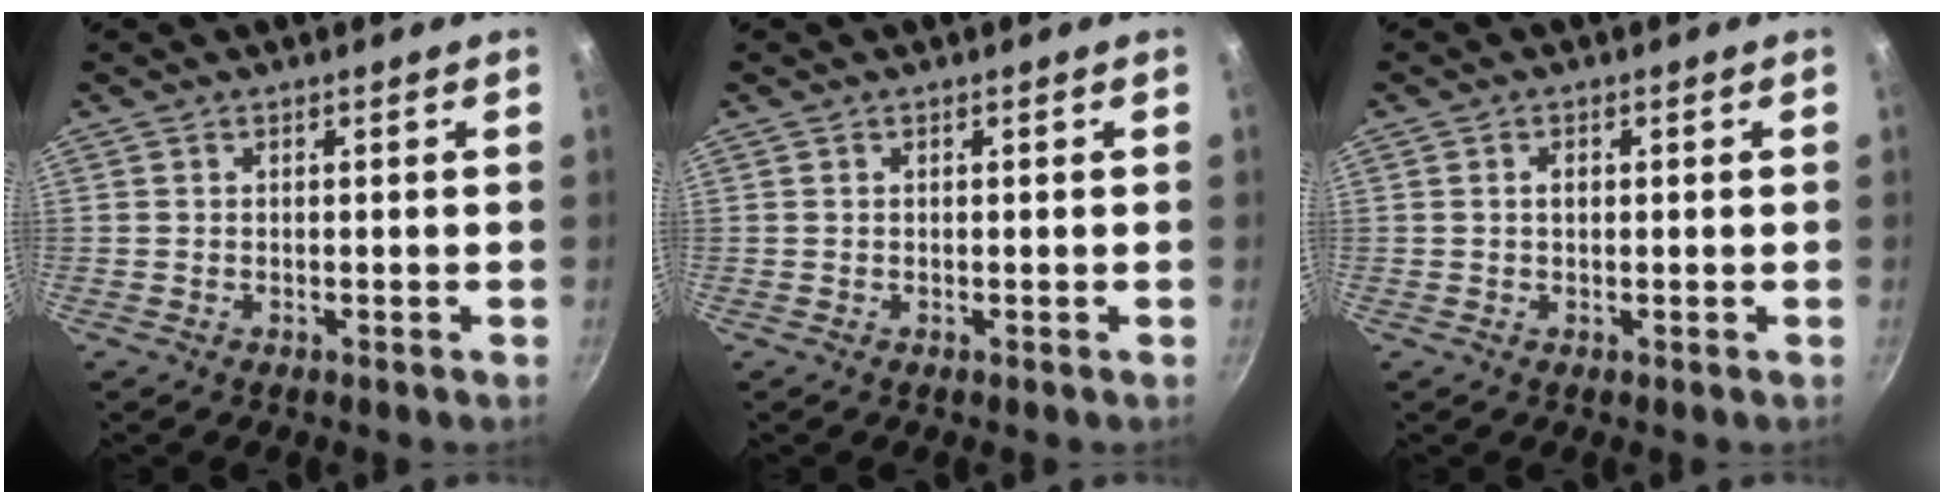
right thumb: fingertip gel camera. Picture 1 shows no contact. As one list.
[{"total": 0.0}, {"total": 1.1, "force": [0.1, 0.8, 0.8], "torque": [-0.011, 0.004, 0.002]}]